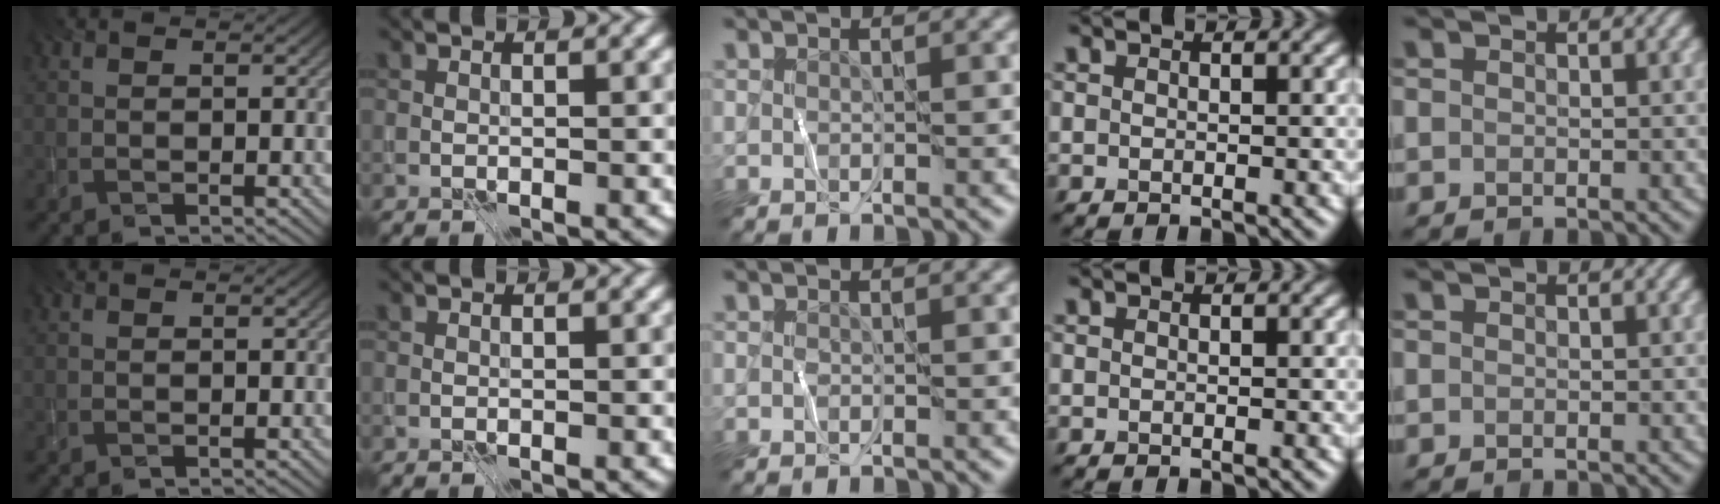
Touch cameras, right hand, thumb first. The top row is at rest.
{}